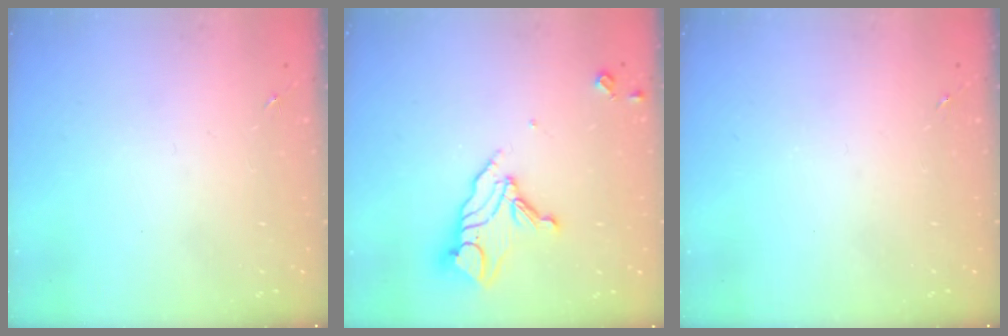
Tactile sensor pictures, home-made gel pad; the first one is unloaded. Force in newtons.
{"total": 12.2, "press": 12.1, "slide": 1.2}
{"total": 0.0}